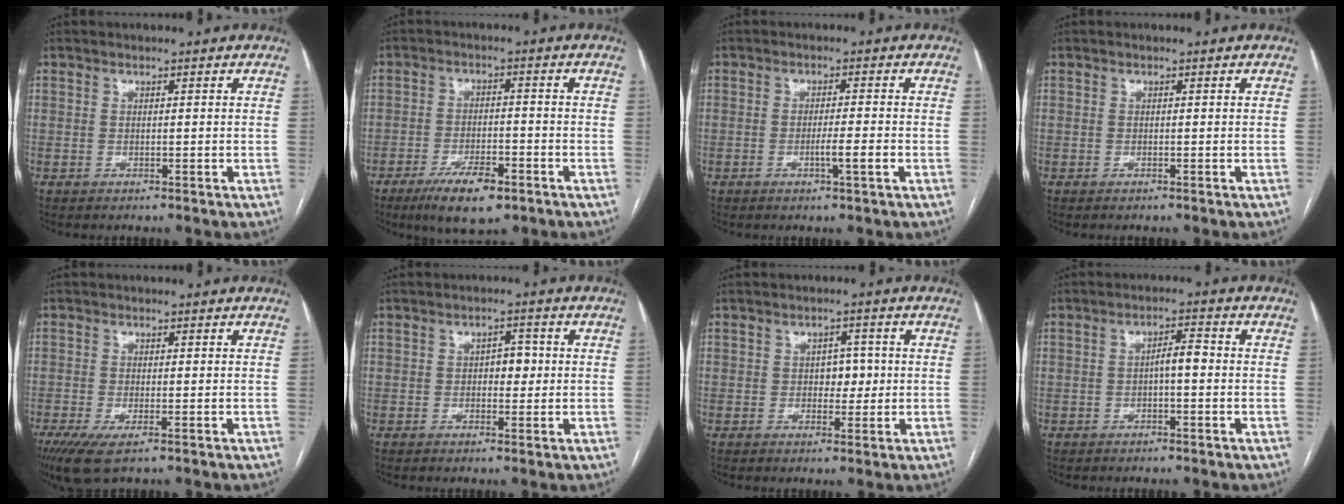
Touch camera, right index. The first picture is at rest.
{"total": 8.3, "force": [-5.1, 2.5, 6.1], "torque": [-0.109, -0.009, -0.081]}
{"total": 3.3, "force": [-1.1, -0.2, 3.1], "torque": [-0.052, -0.004, -0.019]}
{"total": 0.0}
{"total": 5.4, "force": [-3.0, 1.3, 4.3], "torque": [-0.080, -0.017, -0.050]}
{"total": 2.9, "force": [0.1, 1.7, 2.3], "torque": [-0.029, 0.009, 0.001]}
{"total": 3.3, "force": [0.1, 2.2, 2.5], "torque": [-0.027, 0.007, 0.003]}
{"total": 3.0, "force": [-0.4, 0.8, 2.9], "torque": [-0.045, 0.010, -0.006]}